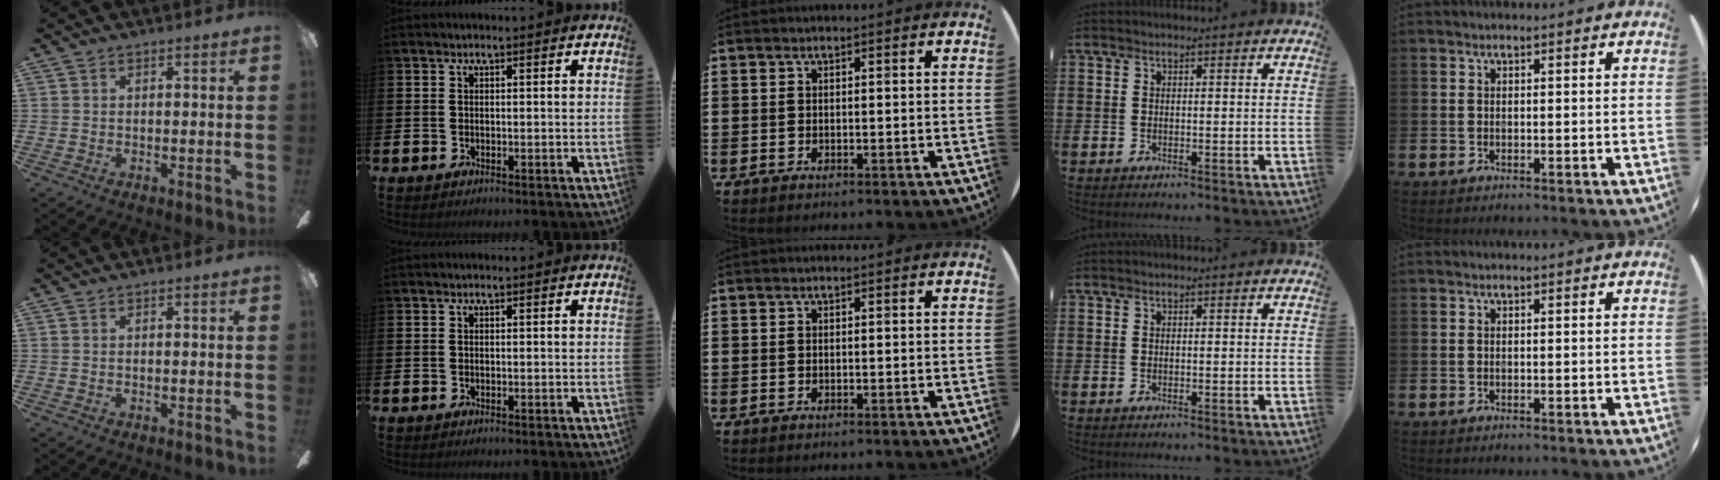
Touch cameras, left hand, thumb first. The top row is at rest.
{}